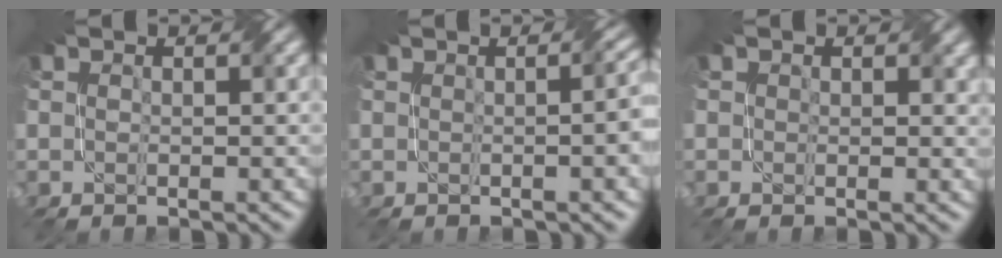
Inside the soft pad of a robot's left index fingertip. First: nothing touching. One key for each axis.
{"total": 4.8, "fx": 0.2, "fy": 2.0, "fz": 4.4, "tx": -0.021, "ty": 0.015, "tz": 0.005}
{"total": 1.5, "fx": 0.8, "fy": 1.0, "fz": 0.7, "tx": -0.006, "ty": -0.002, "tz": 0.011}